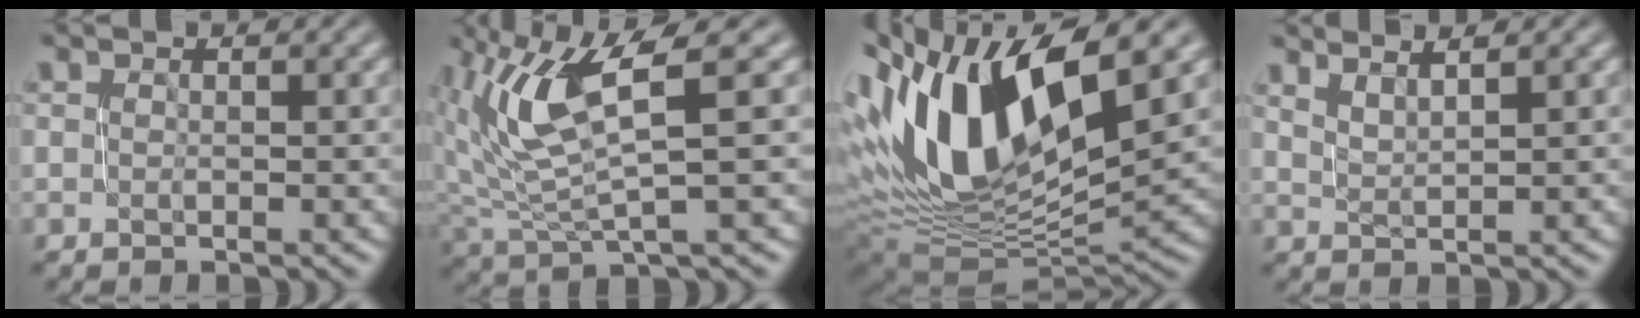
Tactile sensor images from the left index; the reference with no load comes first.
{"total": 7.2, "force": [2.6, 2.0, 6.5], "torque": [-0.146, 0.000, 0.054]}
{"total": 13.8, "force": [3.7, 6.8, 11.5], "torque": [-0.220, 0.007, 0.061]}
{"total": 2.6, "force": [2.4, 0.3, 0.8], "torque": [-0.008, 0.006, 0.038]}